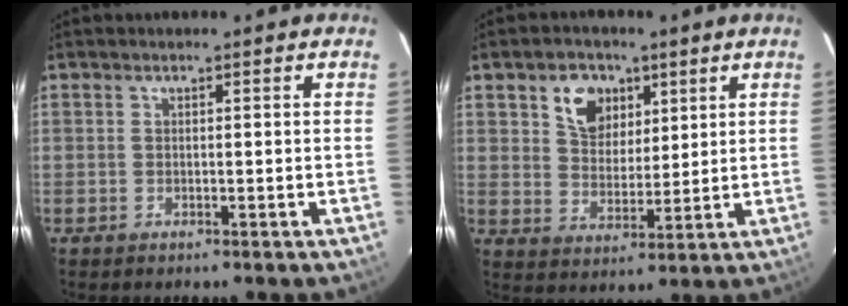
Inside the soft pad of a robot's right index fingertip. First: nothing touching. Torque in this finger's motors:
{"motor_torque": [0.77, 0.70, 0.16, 0.05]}